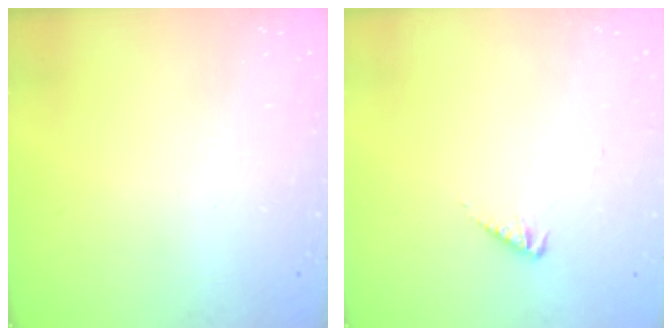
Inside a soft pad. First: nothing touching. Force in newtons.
{"total": 2.4, "press": 2.3, "slide": 0.5}